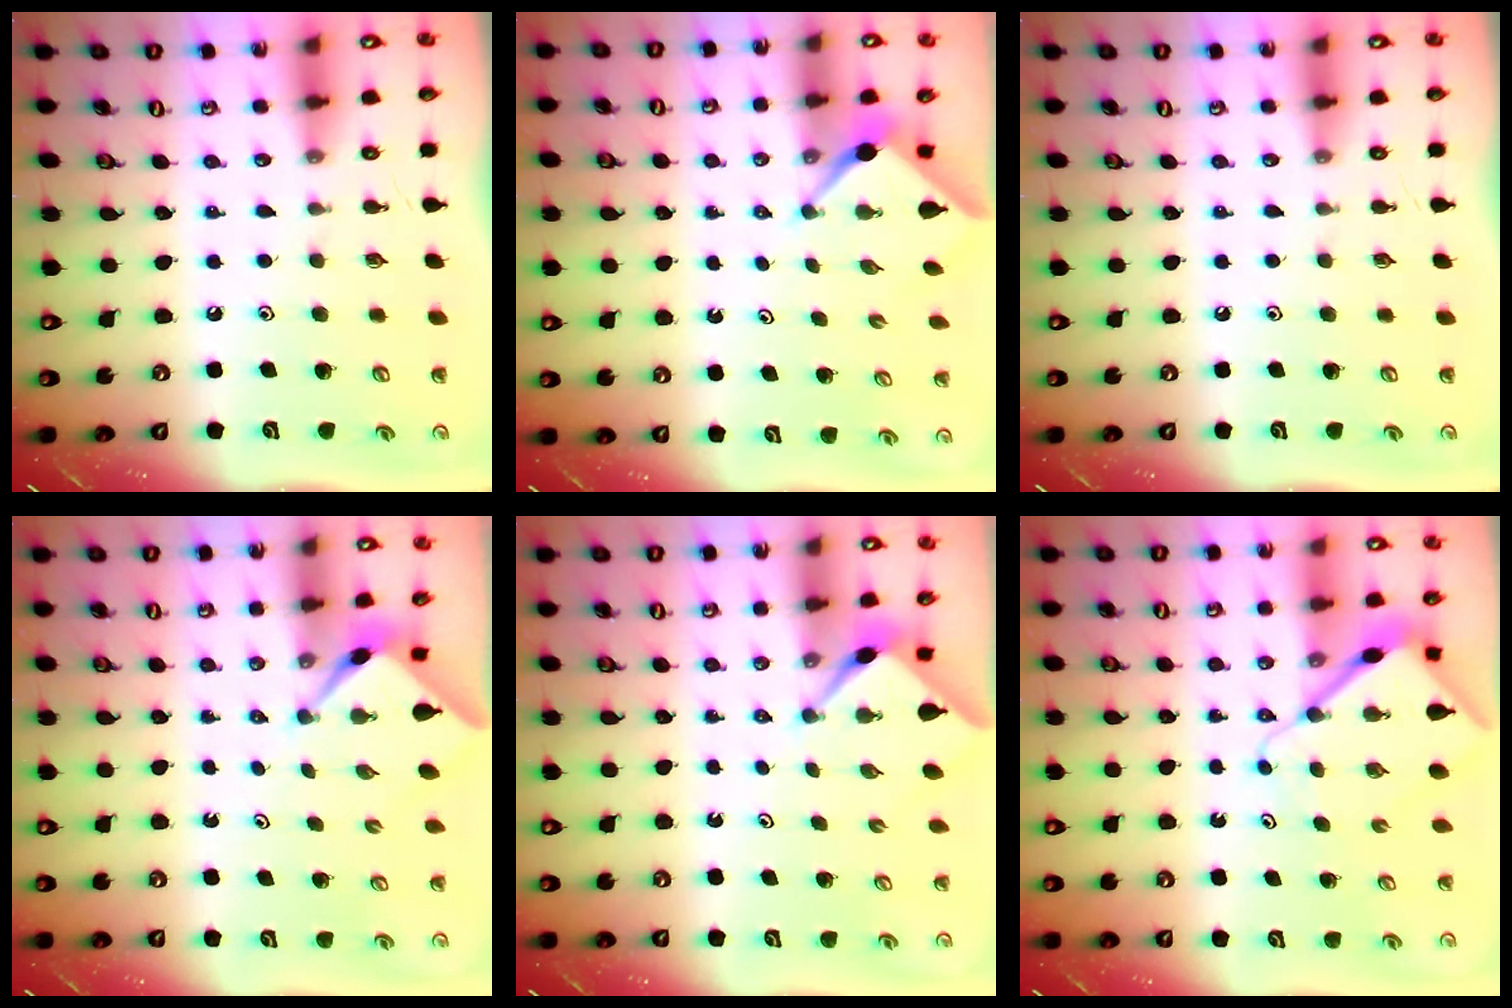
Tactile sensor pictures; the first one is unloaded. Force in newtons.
{"total": 2.5, "press": 2.4, "slide": 0.3}
{"total": 0.0}
{"total": 2.3, "press": 2.3, "slide": 0.2}
{"total": 2.8, "press": 2.8, "slide": 0.4}
{"total": 8.4, "press": 8.4, "slide": 0.9}